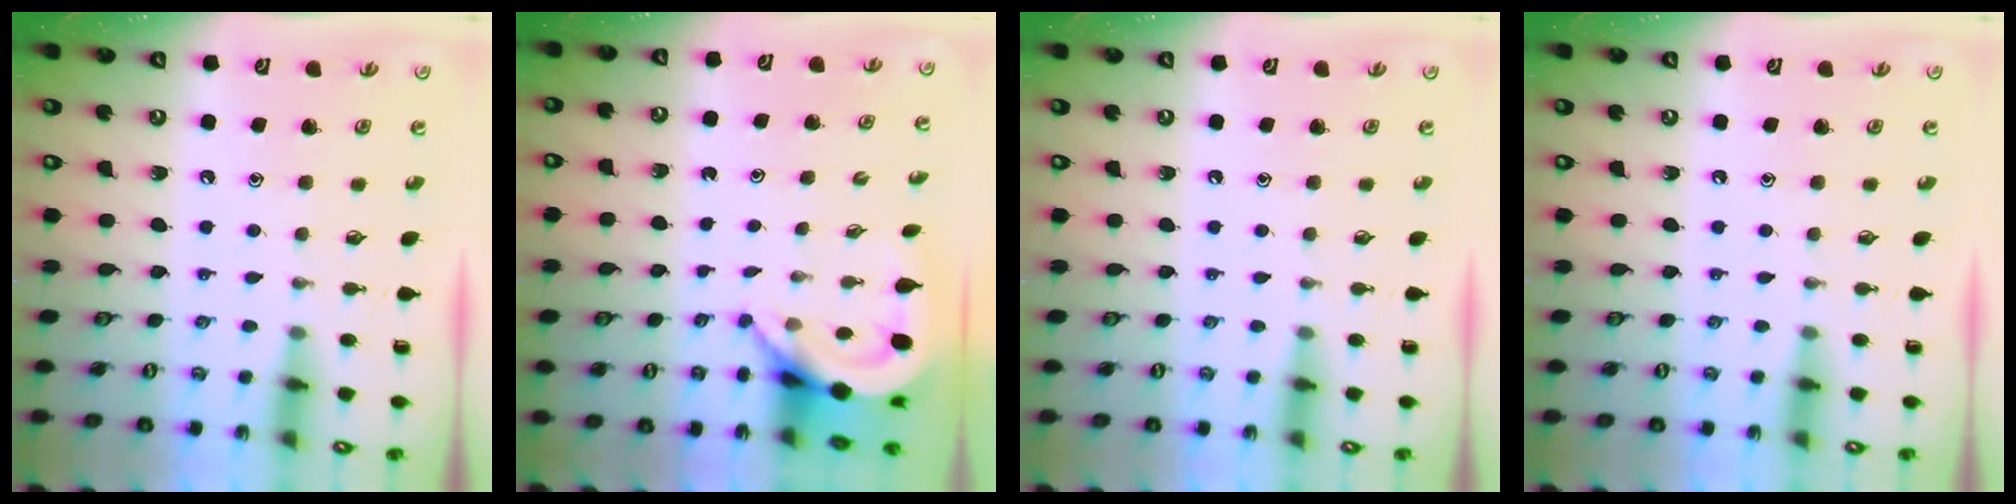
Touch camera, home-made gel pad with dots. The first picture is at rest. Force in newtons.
{"total": 5.6, "press": 5.6, "slide": 0.7}
{"total": 0.0}
{"total": 0.0}